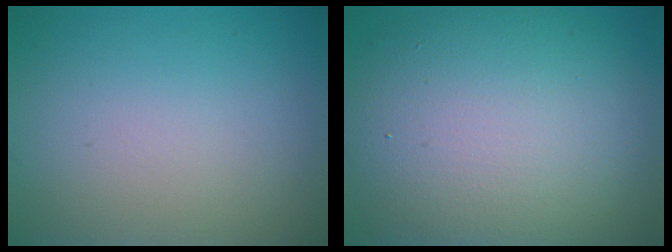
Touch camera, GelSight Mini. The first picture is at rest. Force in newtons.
{"total": 12.7, "press": 12.6, "slide": 0.8}